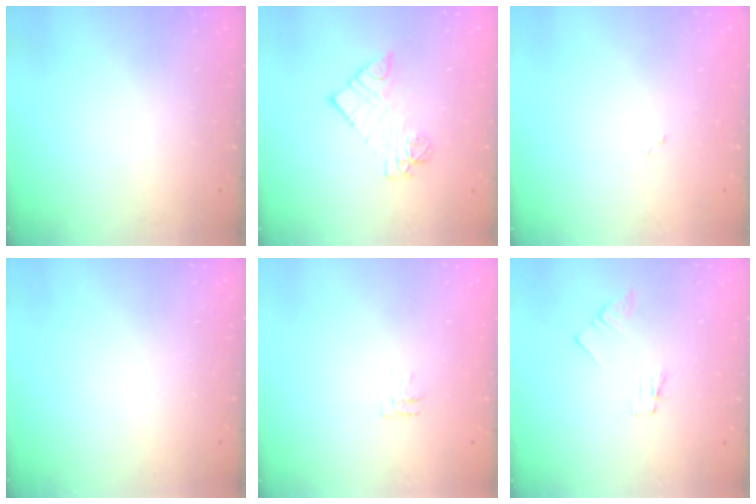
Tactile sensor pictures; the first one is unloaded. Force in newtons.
{"total": 10.1, "press": 10.0, "slide": 0.7}
{"total": 2.2, "press": 2.1, "slide": 0.3}
{"total": 0.0}
{"total": 3.7, "press": 3.6, "slide": 0.6}
{"total": 1.6, "press": 1.6, "slide": 0.2}